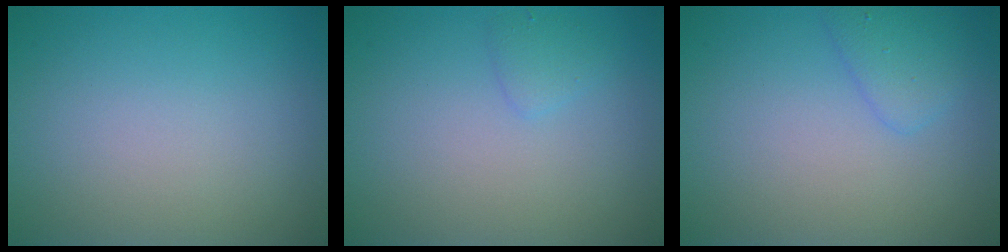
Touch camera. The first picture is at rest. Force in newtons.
{"total": 1.0, "press": 1.0, "slide": 0.1}
{"total": 1.9, "press": 1.9, "slide": 0.1}